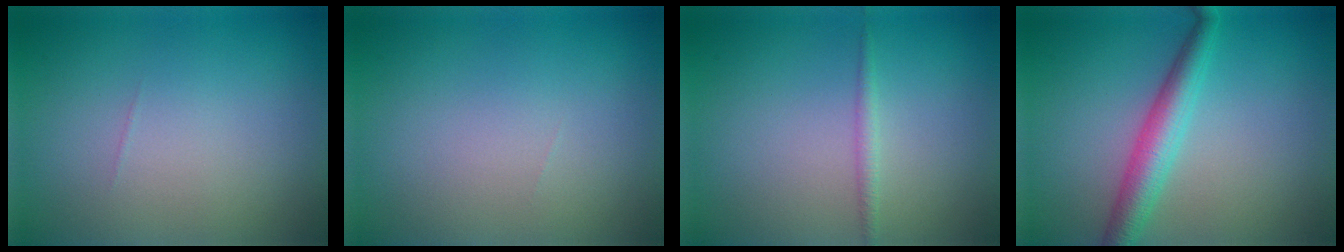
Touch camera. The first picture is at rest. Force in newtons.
{"total": 0.0}
{"total": 1.0, "press": 1.0, "slide": 0.0}
{"total": 3.9, "press": 3.9, "slide": 0.1}